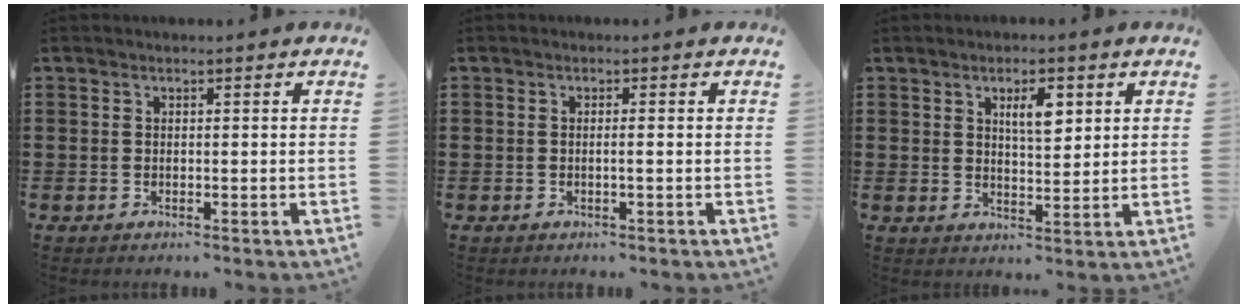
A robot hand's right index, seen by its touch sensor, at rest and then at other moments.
{"total": 0.8, "force": [-0.2, -0.2, 0.7], "torque": [-0.013, -0.004, -0.004]}
{"total": 4.5, "force": [2.0, 1.7, 3.7], "torque": [-0.063, 0.002, 0.029]}